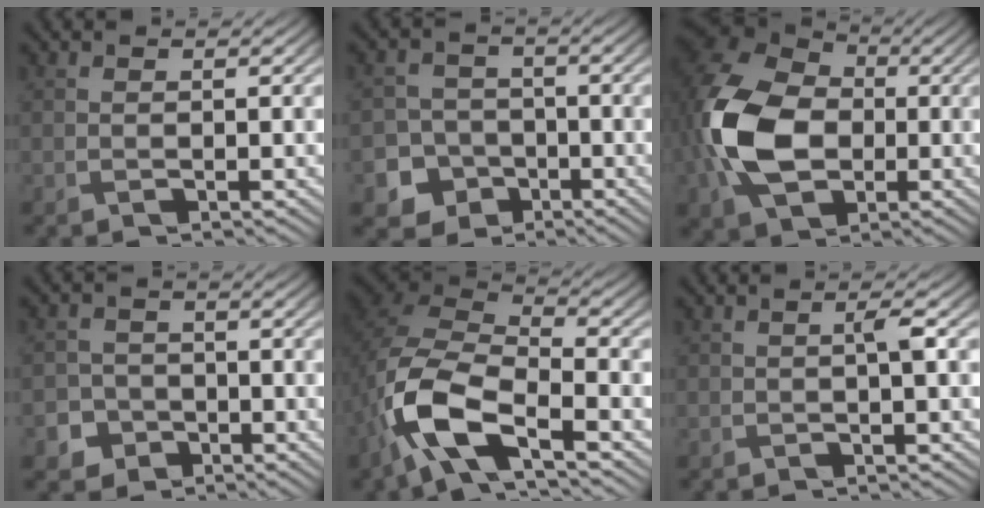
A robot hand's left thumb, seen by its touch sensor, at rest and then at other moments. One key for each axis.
{"total": 5.9, "fx": -2.9, "fy": 4.9, "fz": 1.6, "tx": -0.029, "ty": -0.008, "tz": -0.068}
{"total": 15.0, "fx": -1.7, "fy": 10.5, "fz": 10.5, "tx": -0.278, "ty": -0.016, "tz": -0.038}
{"total": 3.7, "fx": -1.9, "fy": 3.0, "fz": 0.9, "tx": -0.010, "ty": -0.004, "tz": -0.043}
{"total": 12.3, "fx": -5.4, "fy": 5.6, "fz": 9.5, "tx": -0.216, "ty": -0.018, "tz": -0.113}
{"total": 1.4, "fx": 0.1, "fy": 0.1, "fz": 1.4, "tx": -0.028, "ty": 0.007, "tz": 0.002}